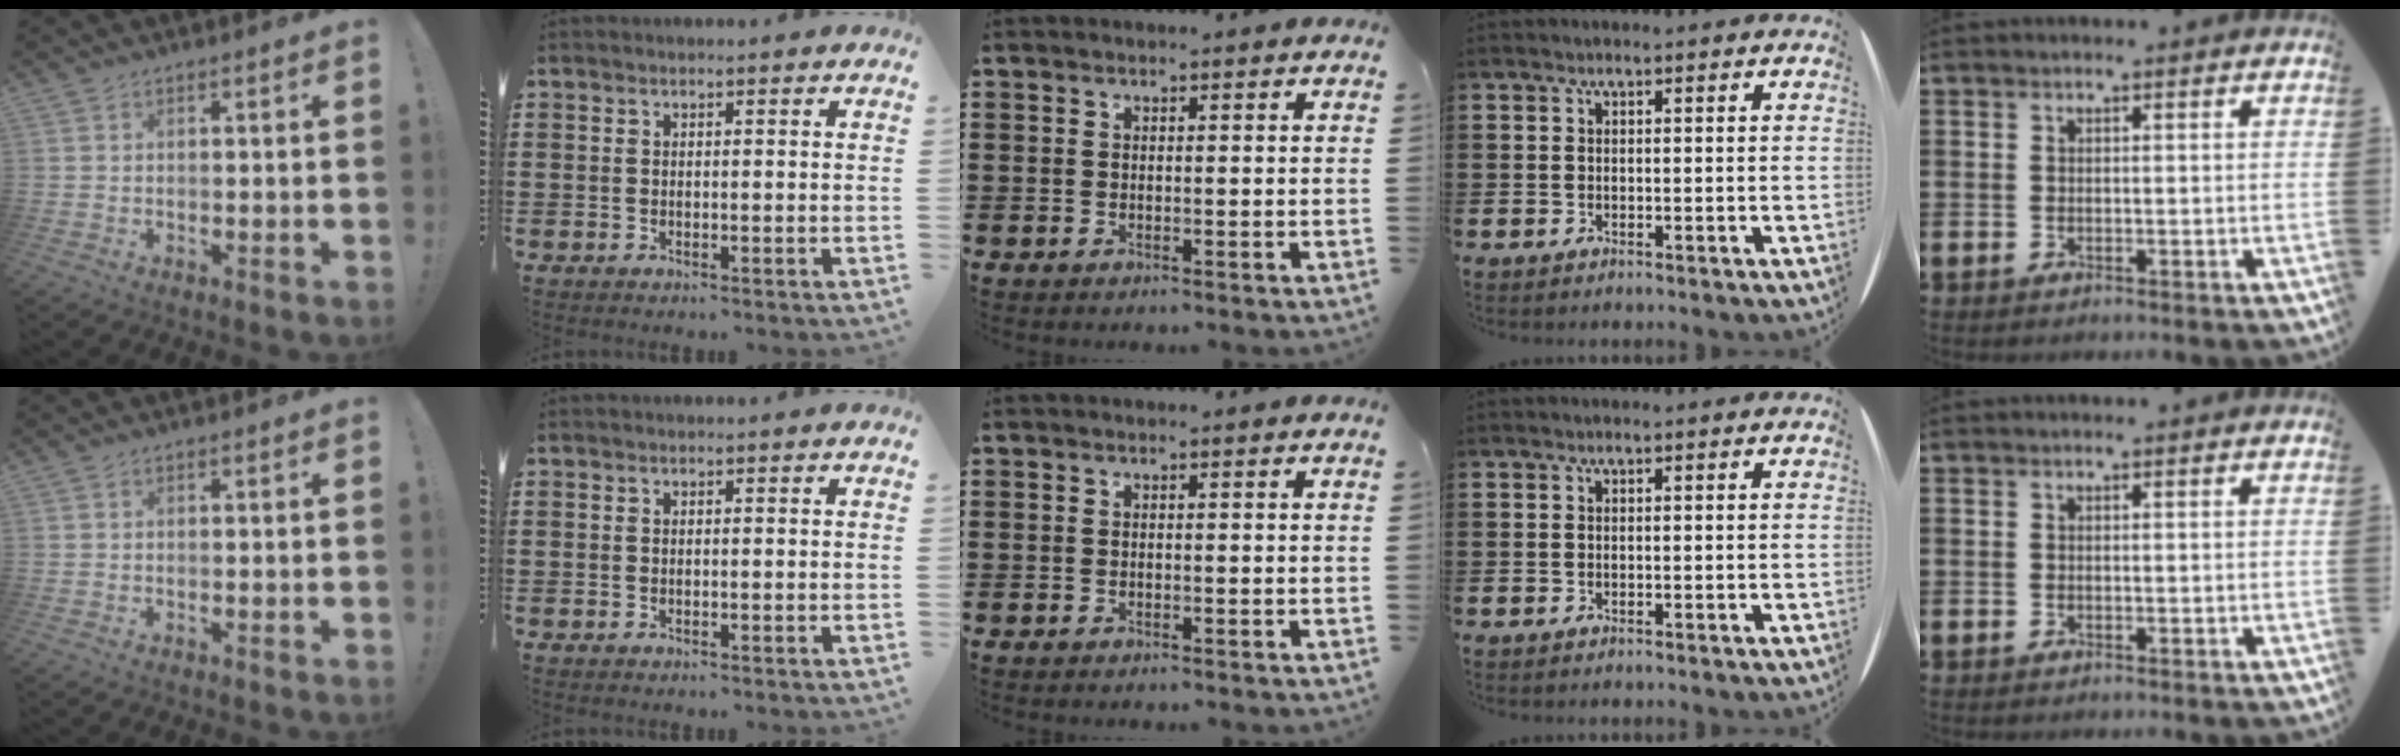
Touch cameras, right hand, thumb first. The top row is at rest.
{}